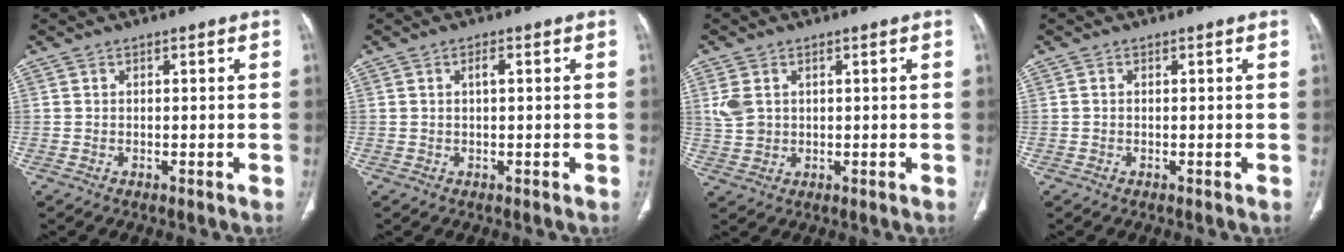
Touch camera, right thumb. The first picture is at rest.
{"total": 1.6, "force": [0.4, 0.4, 1.5], "torque": [-0.029, 0.002, 0.007]}
{"total": 4.4, "force": [1.4, 3.2, 2.7], "torque": [-0.058, -0.002, 0.036]}
{"total": 0.0}